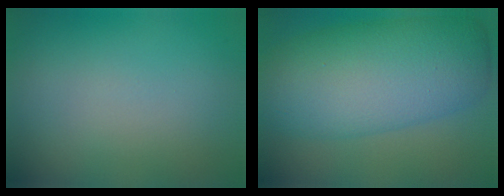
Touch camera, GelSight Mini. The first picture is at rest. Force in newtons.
{"total": 10.1, "press": 10.1, "slide": 0.1}